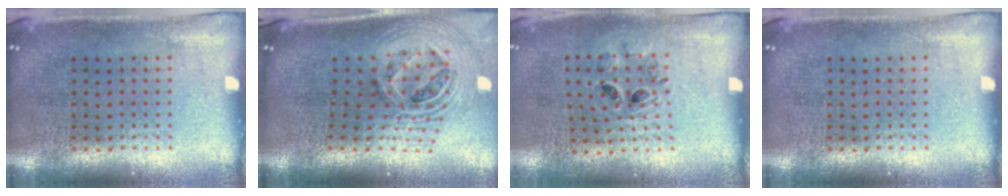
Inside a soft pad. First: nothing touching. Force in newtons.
{"total": 2.7, "press": 1.9, "slide": 1.9}
{"total": 0.9, "press": 0.7, "slide": 0.4}
{"total": 0.0}